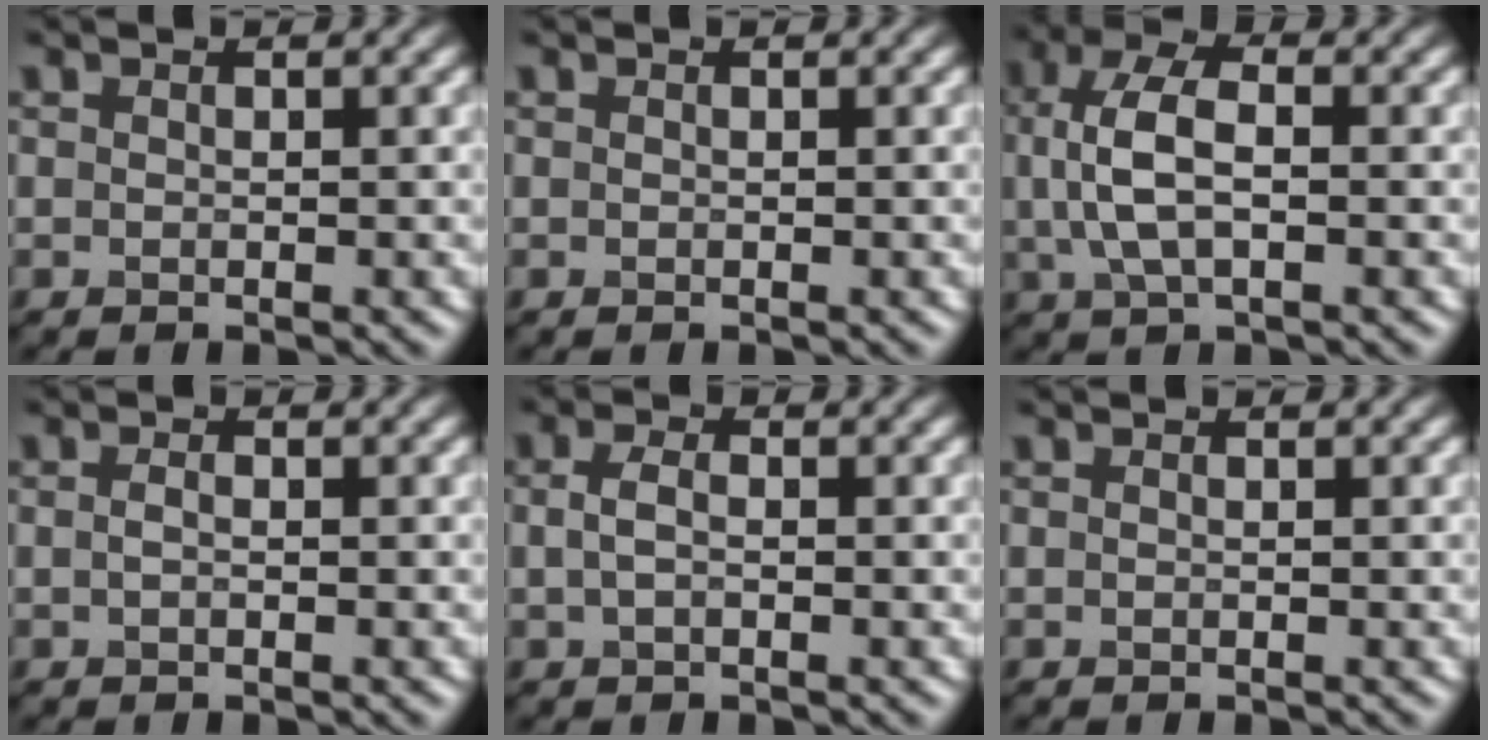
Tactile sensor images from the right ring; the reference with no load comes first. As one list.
[{"total": 0.0}, {"total": 5.7, "force": [0.4, 2.8, 4.9], "torque": [-0.107, 0.008, 0.005]}, {"total": 0.8, "force": [-0.1, 0.4, 0.6], "torque": [-0.013, -0.005, -0.002]}, {"total": 1.7, "force": [-0.1, 1.0, 1.4], "torque": [-0.034, 0.002, -0.004]}, {"total": 0.0}]